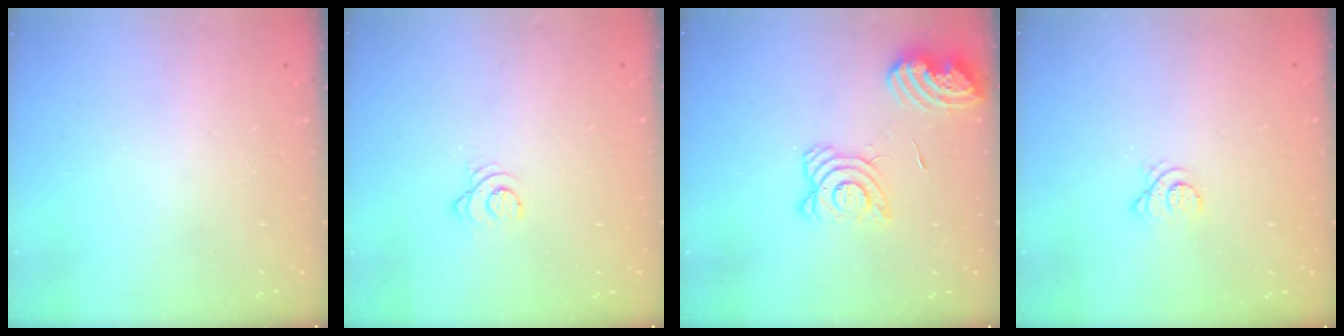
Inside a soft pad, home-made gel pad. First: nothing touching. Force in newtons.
{"total": 2.5, "press": 2.5, "slide": 0.2}
{"total": 13.5, "press": 13.4, "slide": 1.5}
{"total": 3.2, "press": 3.2, "slide": 0.5}